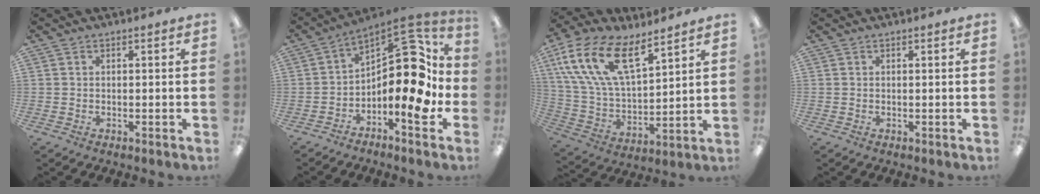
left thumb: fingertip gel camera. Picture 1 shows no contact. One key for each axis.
{"total": 16.7, "fx": 0.7, "fy": 7.8, "fz": 14.7, "tx": -0.195, "ty": -0.018, "tz": 0.011}
{"total": 20.4, "fx": 11.1, "fy": 10.0, "fz": 14.0, "tx": -0.290, "ty": -0.045, "tz": 0.200}
{"total": 0.0}